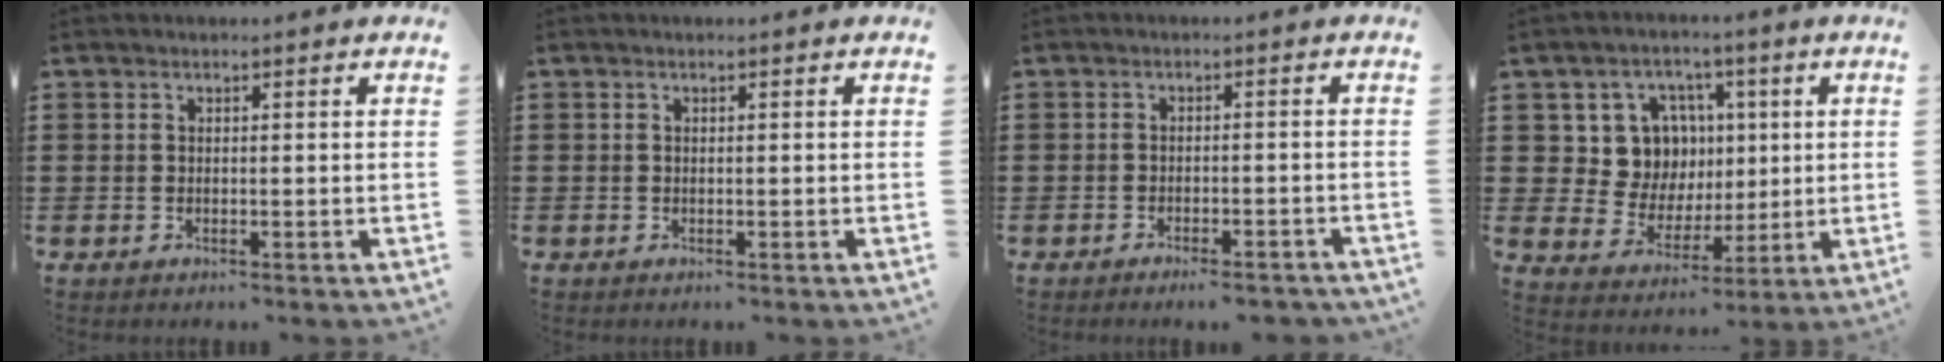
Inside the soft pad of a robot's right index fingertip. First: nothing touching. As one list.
[{"total": 0.0}, {"total": 2.5, "force": [-2.3, 0.1, 1.0], "torque": [-0.017, 0.001, -0.044]}, {"total": 9.9, "force": [2.6, 8.9, 3.3], "torque": [-0.086, 0.000, 0.055]}]